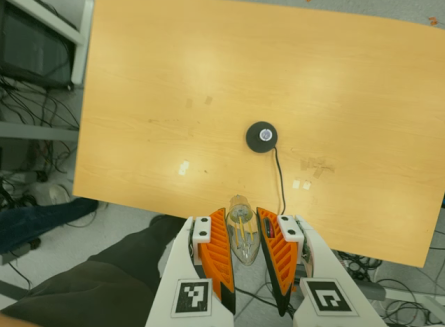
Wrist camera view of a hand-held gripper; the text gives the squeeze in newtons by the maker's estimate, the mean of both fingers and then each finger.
{"total": 9.4, "left": 8.8, "right": 9.9}